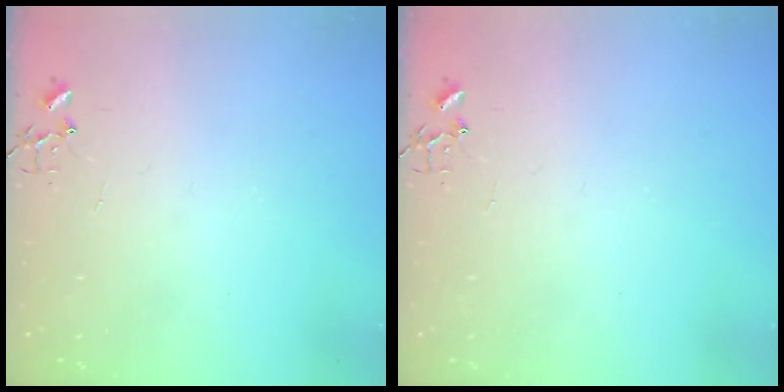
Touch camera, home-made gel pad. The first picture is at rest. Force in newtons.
{"total": 0.0}